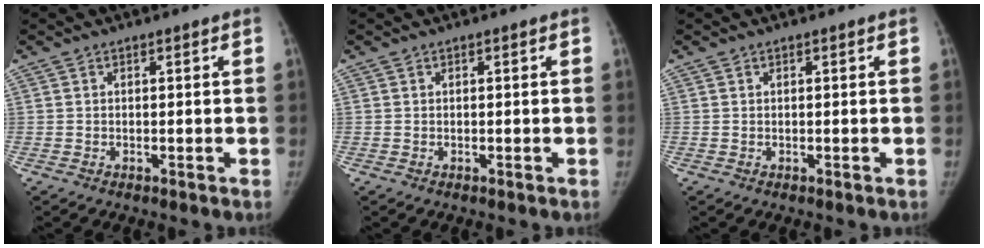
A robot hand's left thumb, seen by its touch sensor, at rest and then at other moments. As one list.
[{"total": 0.0}, {"total": 0.0}]